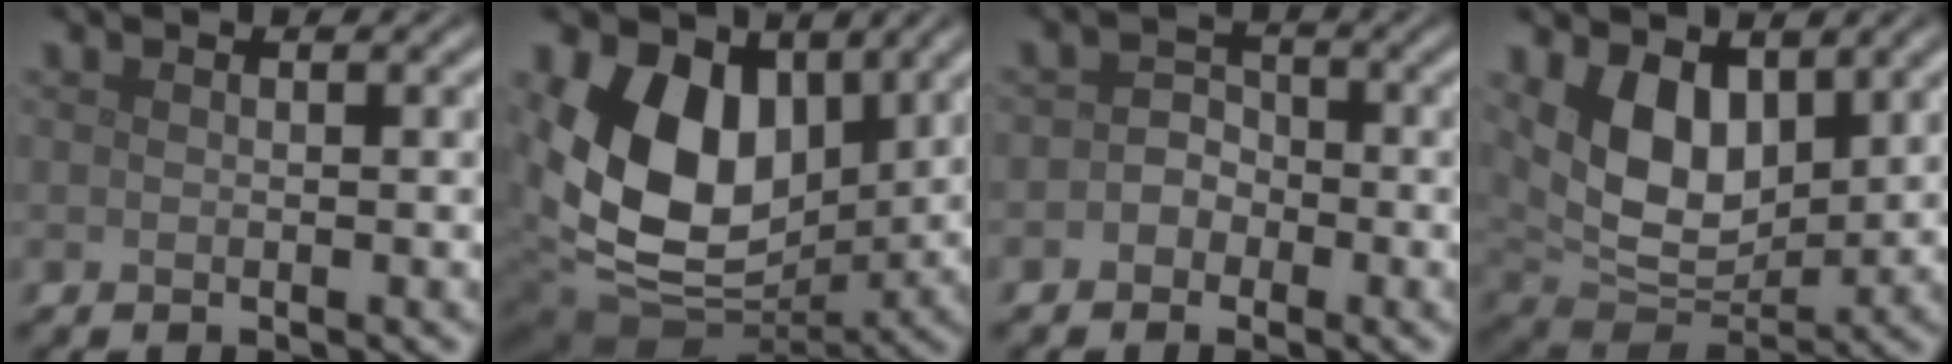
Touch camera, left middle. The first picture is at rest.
{"total": 12.0, "force": [3.3, 8.1, 8.2], "torque": [-0.161, -0.006, 0.056]}
{"total": 2.1, "force": [-0.8, 1.8, 0.7], "torque": [0.007, 0.006, -0.026]}
{"total": 6.7, "force": [2.5, 4.0, 4.7], "torque": [-0.092, -0.020, 0.049]}